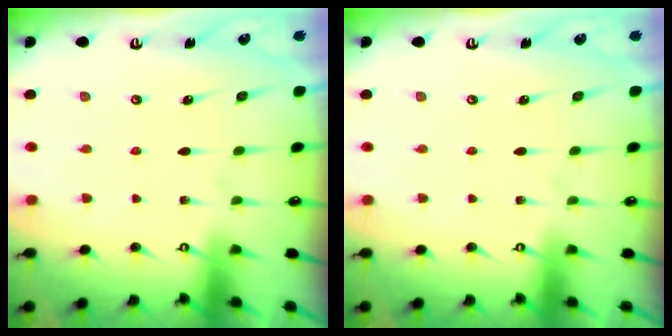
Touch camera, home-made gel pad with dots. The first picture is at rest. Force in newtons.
{"total": 0.0}